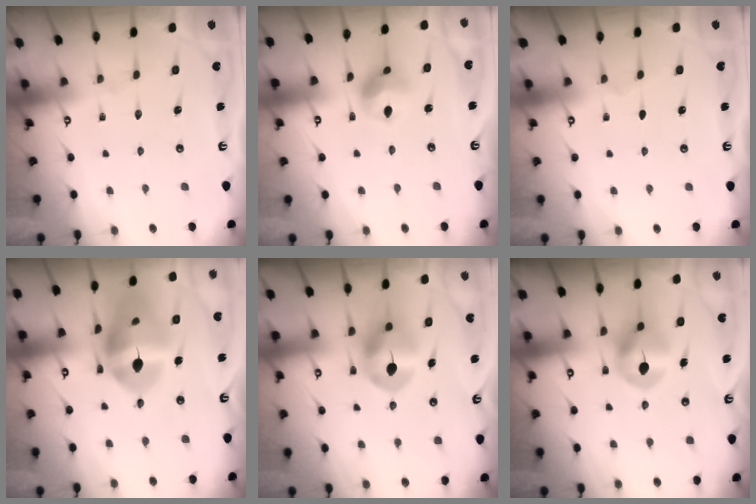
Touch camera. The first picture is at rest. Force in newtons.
{"total": 9.2, "press": 9.1, "slide": 0.7}
{"total": 0.0}
{"total": 19.0, "press": 18.9, "slide": 2.3}
{"total": 8.5, "press": 8.5, "slide": 1.0}
{"total": 7.9, "press": 7.9, "slide": 0.2}